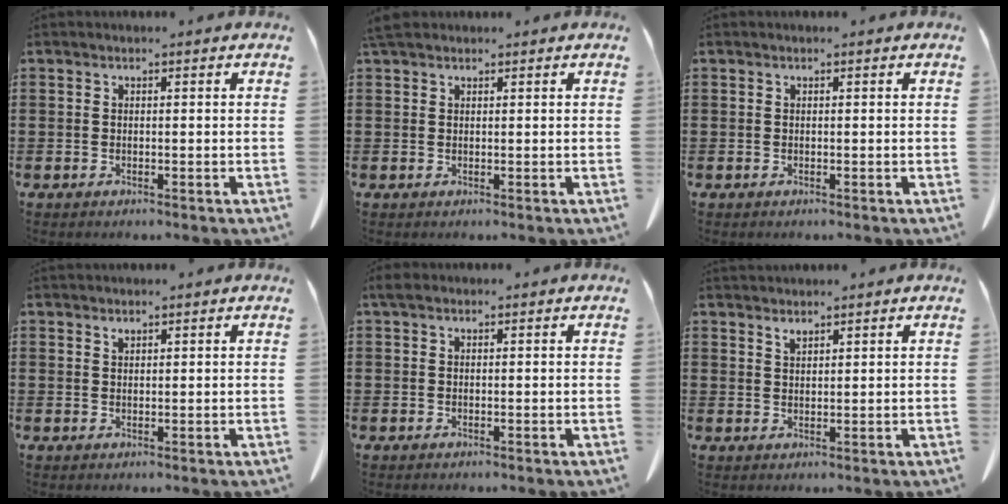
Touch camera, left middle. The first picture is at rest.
{"total": 2.1, "force": [1.6, 0.9, 1.0], "torque": [-0.027, 0.006, 0.032]}
{"total": 0.0}
{"total": 0.9, "force": [0.9, 0.2, 0.3], "torque": [-0.008, -0.001, 0.017]}
{"total": 1.1, "force": [0.4, 0.8, 0.6], "torque": [-0.016, 0.005, 0.008]}
{"total": 1.6, "force": [1.6, 0.3, 0.5], "torque": [-0.013, 0.000, 0.030]}